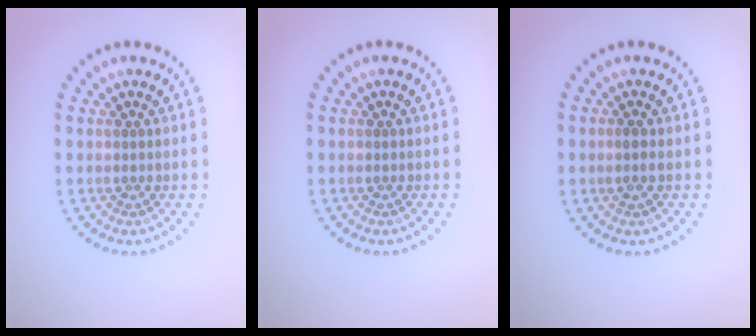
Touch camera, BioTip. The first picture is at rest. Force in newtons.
{"total": 0.0}
{"total": 0.9, "press": 0.8, "slide": 0.4}